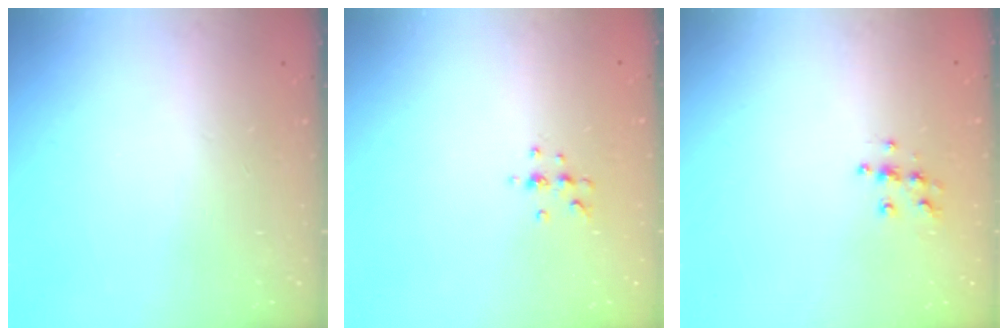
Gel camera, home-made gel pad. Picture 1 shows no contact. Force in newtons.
{"total": 5.2, "press": 5.2, "slide": 0.6}
{"total": 6.4, "press": 6.4, "slide": 0.3}